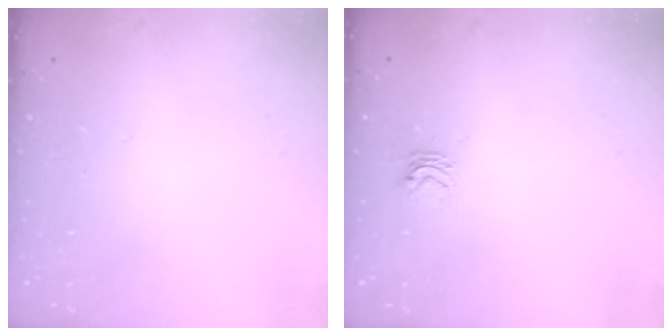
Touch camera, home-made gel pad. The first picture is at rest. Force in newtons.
{"total": 3.9, "press": 3.8, "slide": 0.5}